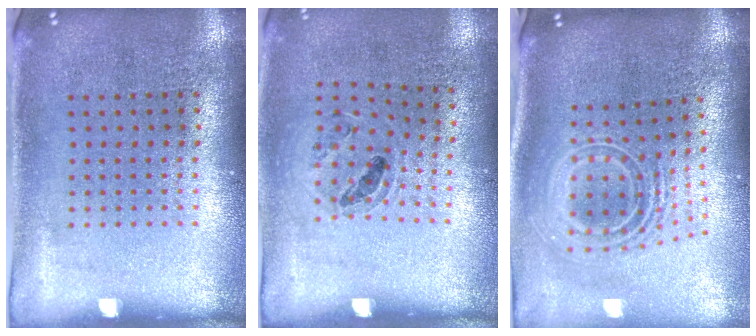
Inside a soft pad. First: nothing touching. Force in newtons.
{"total": 0.9, "press": 0.9, "slide": 0.3}
{"total": 2.5, "press": 1.7, "slide": 1.8}